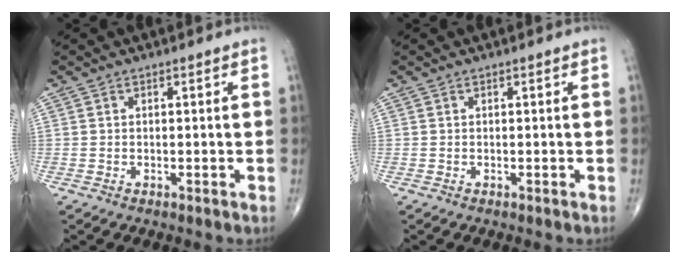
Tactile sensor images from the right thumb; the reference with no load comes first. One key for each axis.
{"total": 0.0}